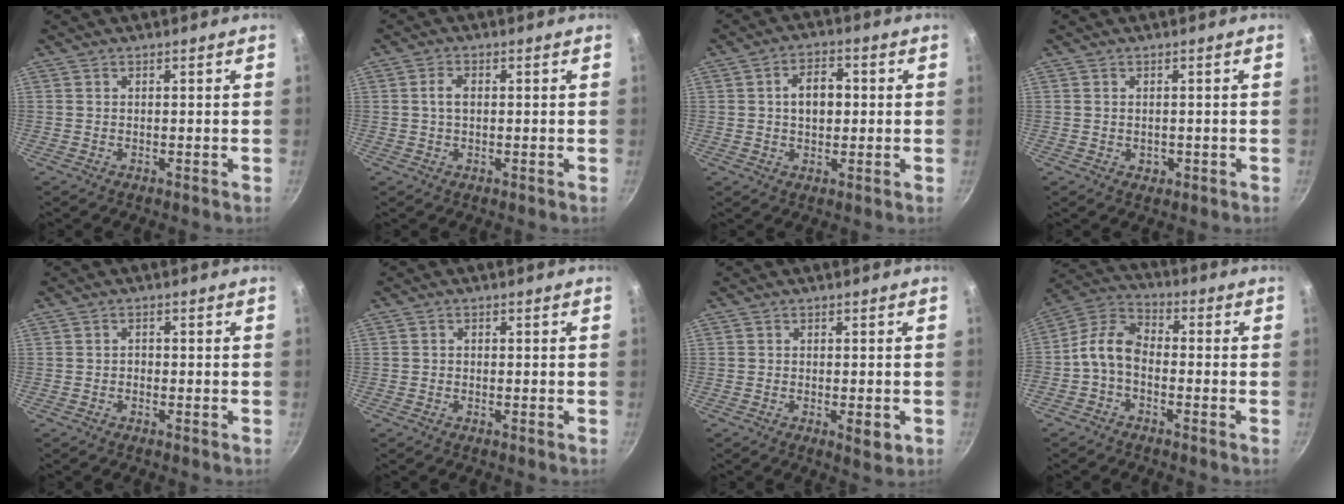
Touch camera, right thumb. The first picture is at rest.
{"total": 2.8, "force": [0.3, 1.7, 2.2], "torque": [-0.038, 0.006, 0.004]}
{"total": 6.8, "force": [0.6, 4.4, 5.2], "torque": [-0.061, 0.013, 0.006]}
{"total": 1.5, "force": [-0.2, 1.2, 0.8], "torque": [-0.009, 0.000, -0.001]}
{"total": 1.0, "force": [-0.3, 0.7, 0.6], "torque": [-0.008, 0.004, -0.007]}
{"total": 0.8, "force": [-0.2, 0.7, 0.3], "torque": [-0.005, 0.003, -0.005]}
{"total": 3.4, "force": [-1.0, 1.4, 2.9], "torque": [-0.037, 0.000, -0.013]}
{"total": 8.4, "force": [-2.1, 5.3, 6.2], "torque": [-0.122, 0.043, -0.059]}